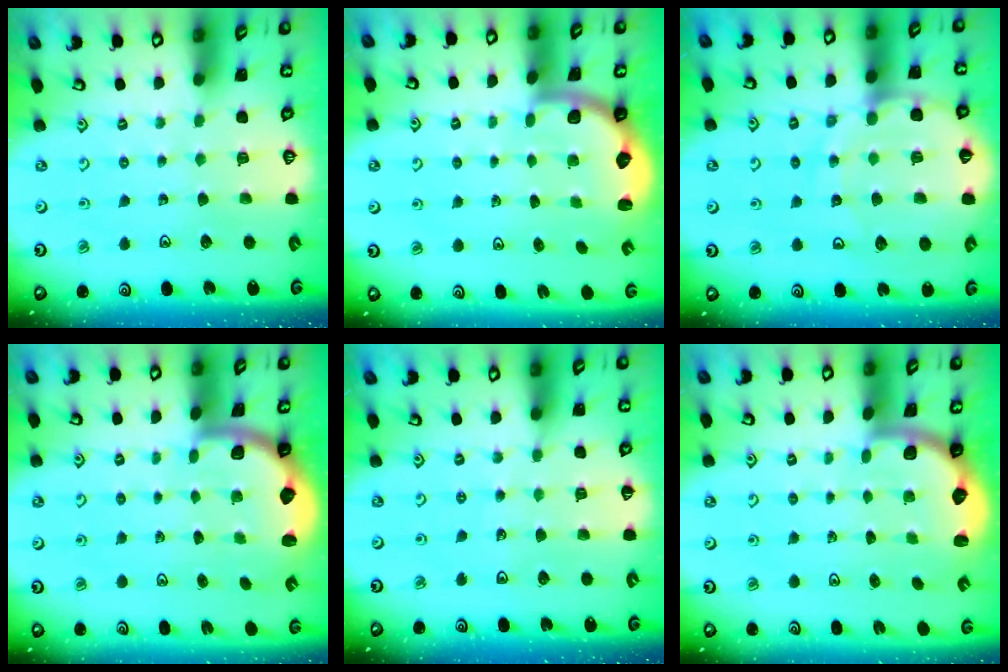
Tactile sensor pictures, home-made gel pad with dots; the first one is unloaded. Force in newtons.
{"total": 2.2, "press": 2.1, "slide": 0.8}
{"total": 13.1, "press": 13.0, "slide": 1.5}
{"total": 1.9, "press": 1.8, "slide": 0.5}
{"total": 2.4, "press": 2.1, "slide": 1.2}
{"total": 2.2, "press": 2.1, "slide": 0.8}